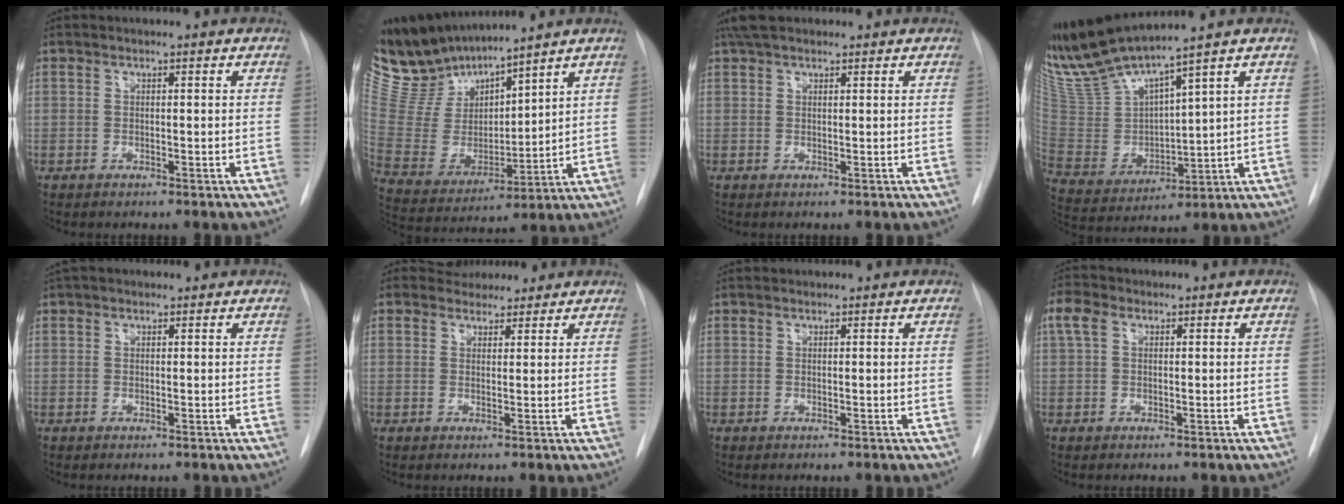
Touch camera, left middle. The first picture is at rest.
{"total": 13.0, "force": [12.5, 2.0, 3.1], "torque": [-0.084, -0.005, 0.266]}
{"total": 4.2, "force": [3.3, 1.6, 2.0], "torque": [-0.037, 0.021, 0.058]}
{"total": 13.9, "force": [12.5, -0.5, 6.2], "torque": [-0.136, -0.015, 0.260]}
{"total": 2.7, "force": [2.3, 1.1, 0.9], "torque": [-0.016, 0.025, 0.034]}
{"total": 3.7, "force": [3.4, 1.6, 0.0], "torque": [0.006, 0.007, 0.044]}
{"total": 0.9, "force": [0.8, 0.2, 0.0], "torque": [-0.004, 0.012, 0.014]}
{"total": 3.0, "force": [1.2, 2.0, 2.0], "torque": [-0.053, 0.024, 0.026]}